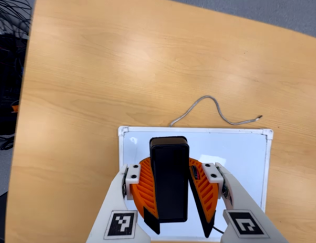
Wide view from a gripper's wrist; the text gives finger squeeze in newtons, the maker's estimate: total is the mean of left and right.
{"total": 9.8, "left": 9.9, "right": 9.8}